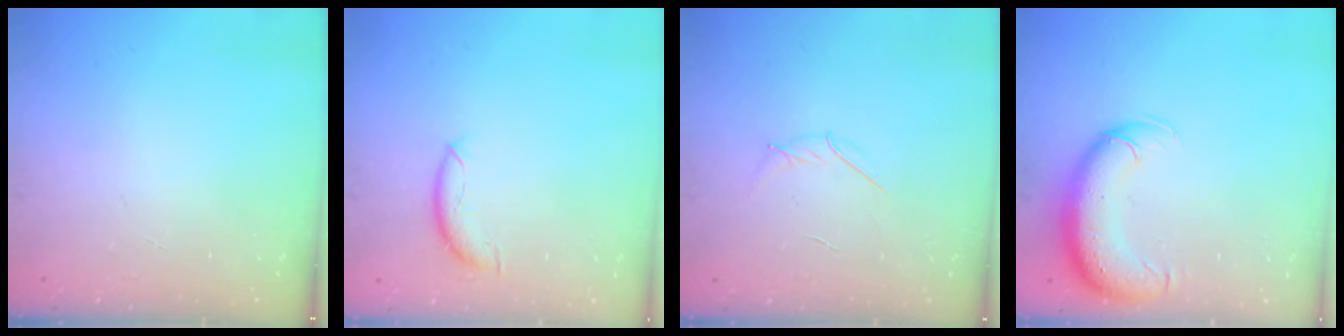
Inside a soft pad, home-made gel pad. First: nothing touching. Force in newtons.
{"total": 7.8, "press": 7.8, "slide": 0.5}
{"total": 3.3, "press": 3.2, "slide": 0.8}
{"total": 11.0, "press": 10.6, "slide": 2.8}